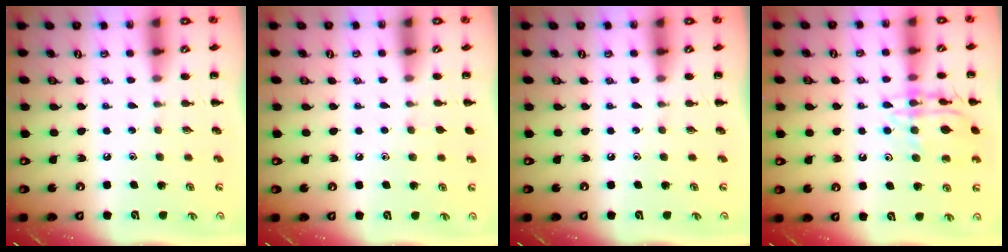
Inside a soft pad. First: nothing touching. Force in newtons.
{"total": 2.5, "press": 2.2, "slide": 1.2}
{"total": 0.0}
{"total": 13.6, "press": 13.5, "slide": 1.2}